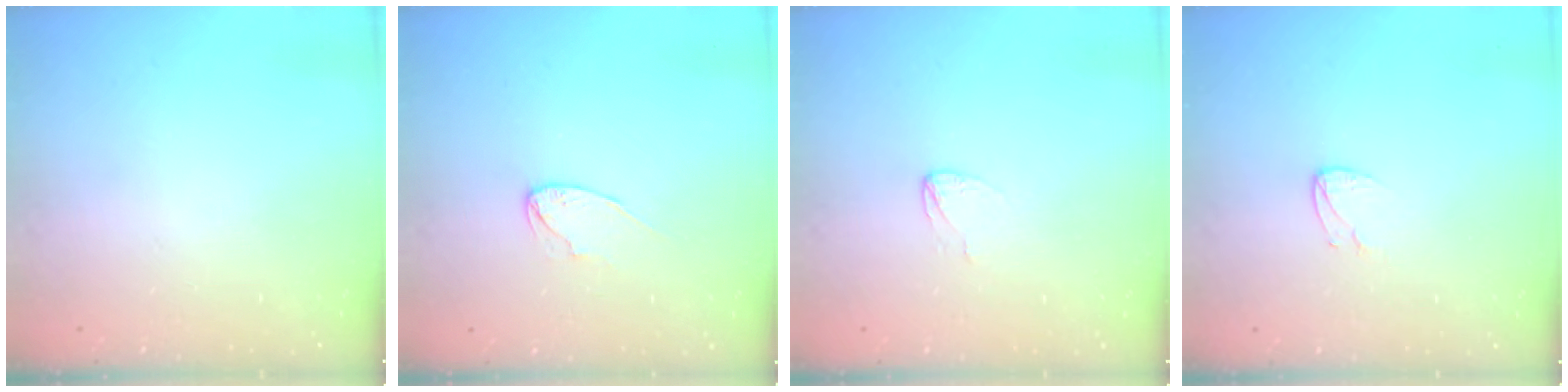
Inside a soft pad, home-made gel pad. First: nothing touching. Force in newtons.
{"total": 5.2, "press": 5.2, "slide": 0.4}
{"total": 2.6, "press": 2.6, "slide": 0.0}
{"total": 4.3, "press": 4.3, "slide": 0.4}